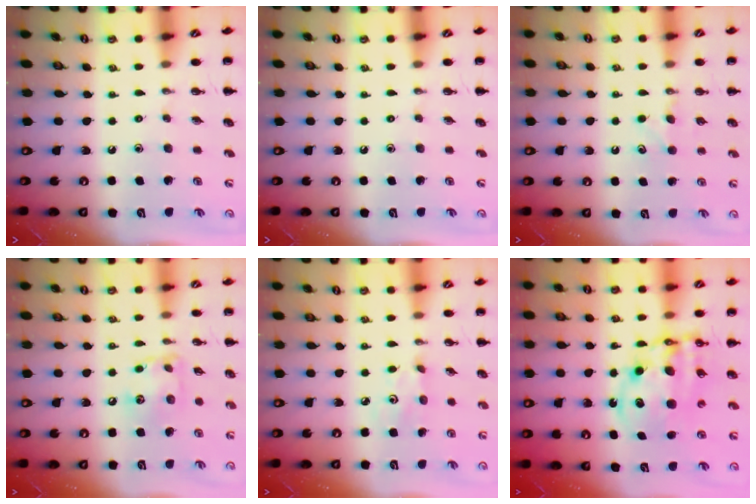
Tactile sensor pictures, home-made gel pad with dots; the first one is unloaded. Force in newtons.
{"total": 0.0}
{"total": 4.3, "press": 4.1, "slide": 1.3}
{"total": 9.2, "press": 9.2, "slide": 0.5}
{"total": 2.7, "press": 2.7, "slide": 0.5}
{"total": 11.7, "press": 11.4, "slide": 2.8}